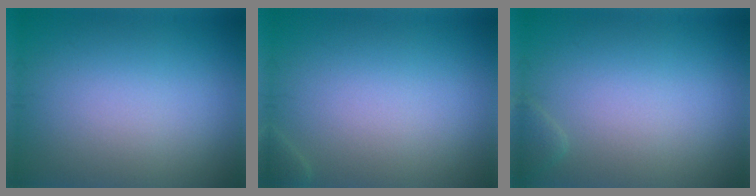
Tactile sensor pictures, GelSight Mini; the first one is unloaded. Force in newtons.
{"total": 0.7, "press": 0.7, "slide": 0.0}
{"total": 0.8, "press": 0.8, "slide": 0.1}